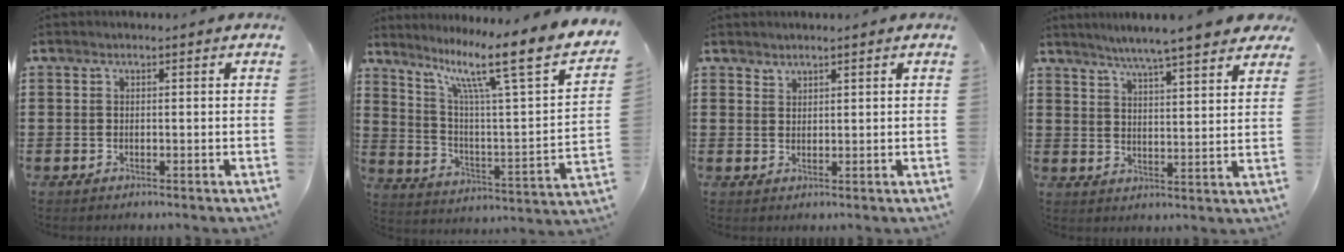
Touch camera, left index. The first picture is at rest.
{"total": 12.0, "force": [8.4, 0.7, 8.5], "torque": [-0.162, -0.071, 0.120]}
{"total": 1.6, "force": [1.6, 0.4, 0.0], "torque": [-0.003, 0.000, 0.032]}
{"total": 5.1, "force": [4.7, -0.5, 1.8], "torque": [-0.054, -0.025, 0.079]}